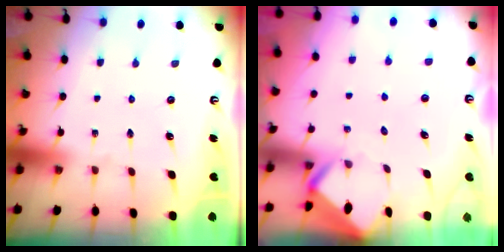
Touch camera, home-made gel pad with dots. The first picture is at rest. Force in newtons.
{"total": 2.7, "press": 2.7, "slide": 0.2}